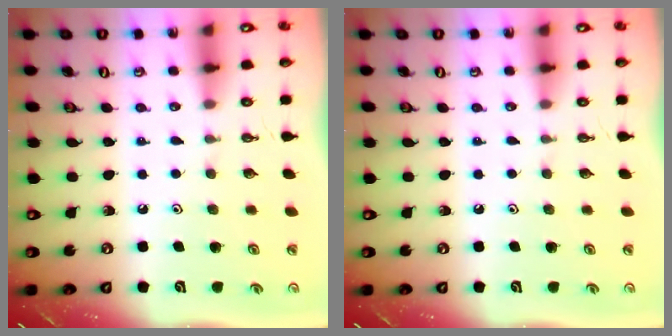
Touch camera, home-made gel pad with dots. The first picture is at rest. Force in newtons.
{"total": 0.0}